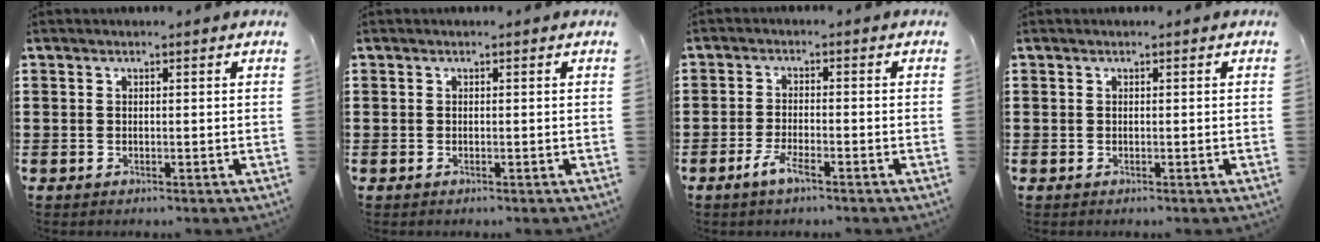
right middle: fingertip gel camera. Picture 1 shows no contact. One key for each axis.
{"total": 0.0}
{"total": 3.6, "fx": -2.2, "fy": 0.8, "fz": 2.7, "tx": -0.057, "ty": 0.000, "tz": -0.046}
{"total": 0.0}